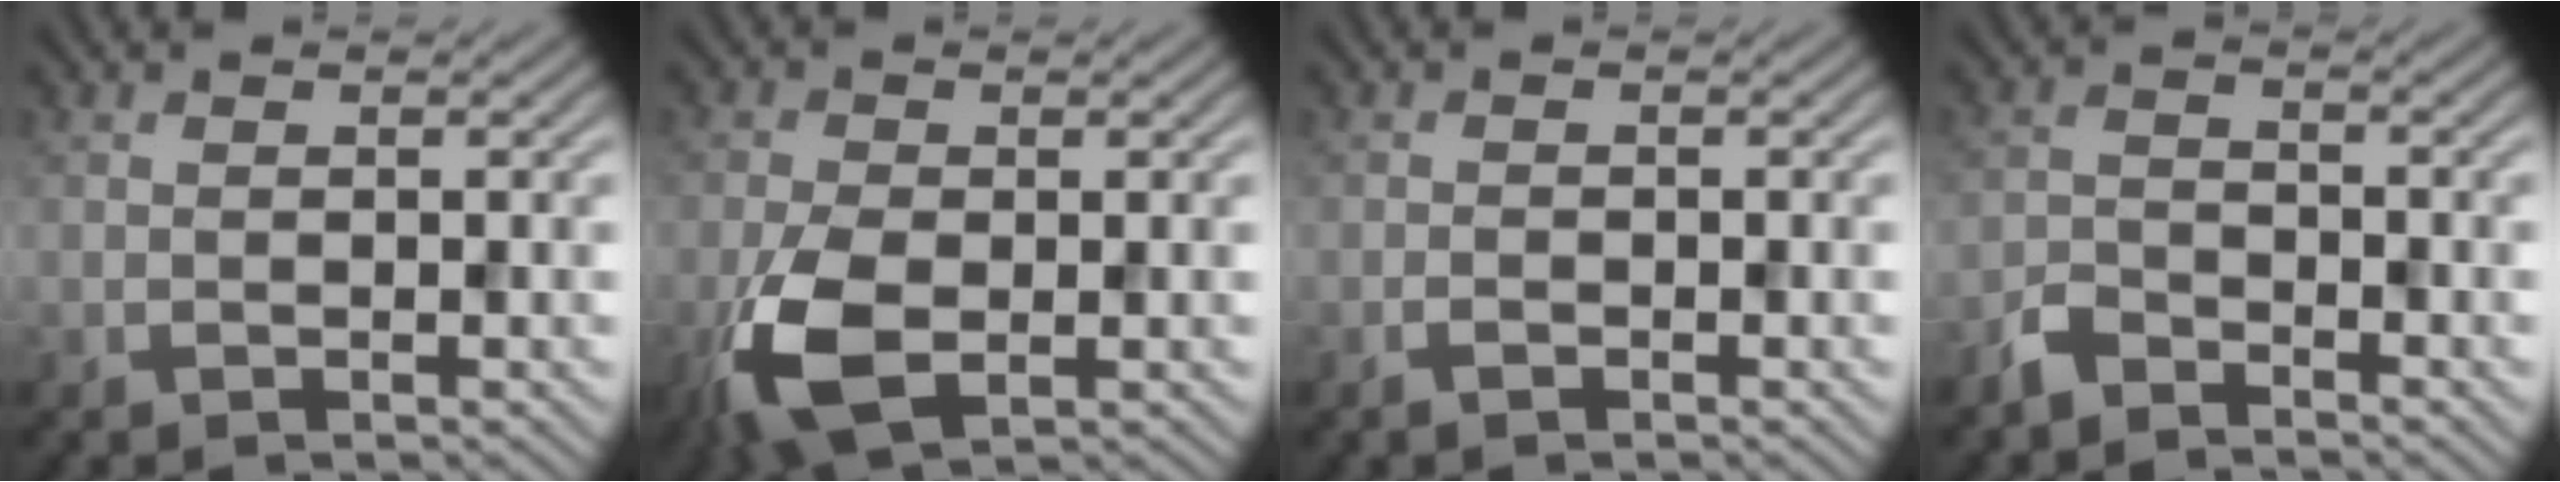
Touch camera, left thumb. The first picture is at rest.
{"total": 7.3, "force": [-2.4, 4.0, 5.7], "torque": [-0.139, -0.016, -0.050]}
{"total": 1.0, "force": [-0.7, 0.3, 0.6], "torque": [-0.012, 0.000, -0.013]}
{"total": 2.9, "force": [-2.5, 1.0, 0.9], "torque": [-0.019, 0.000, -0.063]}